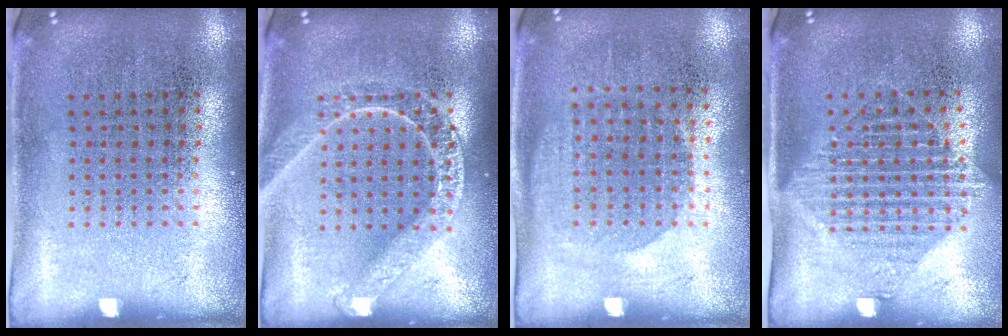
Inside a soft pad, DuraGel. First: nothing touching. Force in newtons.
{"total": 2.7, "press": 2.6, "slide": 0.4}
{"total": 1.1, "press": 1.0, "slide": 0.5}
{"total": 1.5, "press": 1.2, "slide": 0.9}